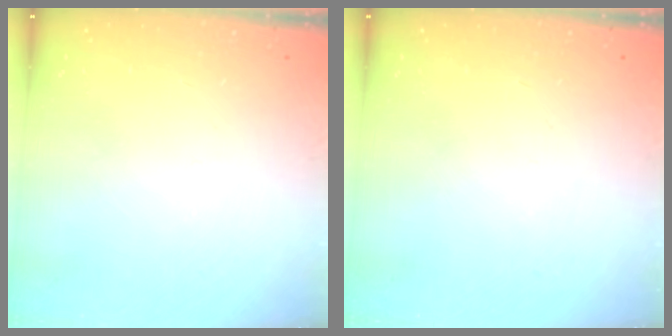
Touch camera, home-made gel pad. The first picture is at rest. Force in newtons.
{"total": 0.0}